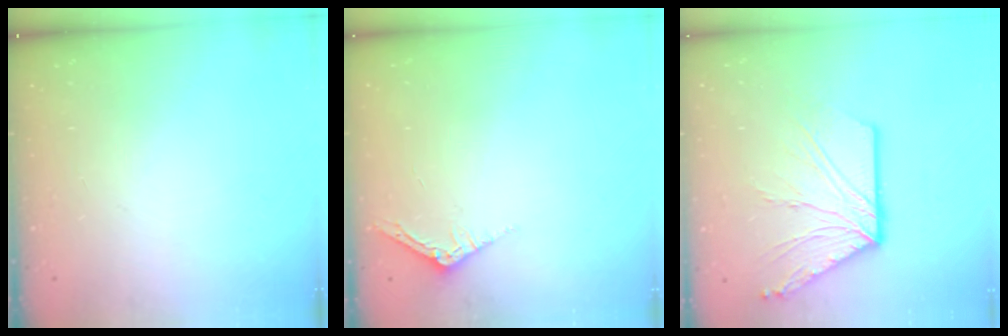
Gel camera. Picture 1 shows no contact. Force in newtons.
{"total": 2.5, "press": 2.5, "slide": 0.2}
{"total": 12.4, "press": 12.4, "slide": 0.5}